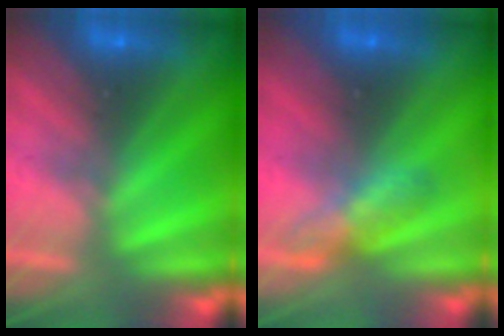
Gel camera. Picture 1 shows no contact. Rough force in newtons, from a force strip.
{"total": 2.8}